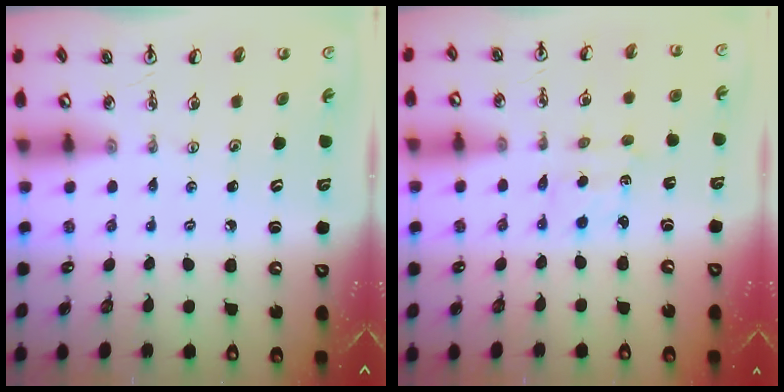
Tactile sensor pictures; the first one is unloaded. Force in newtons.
{"total": 2.1, "press": 2.0, "slide": 0.6}